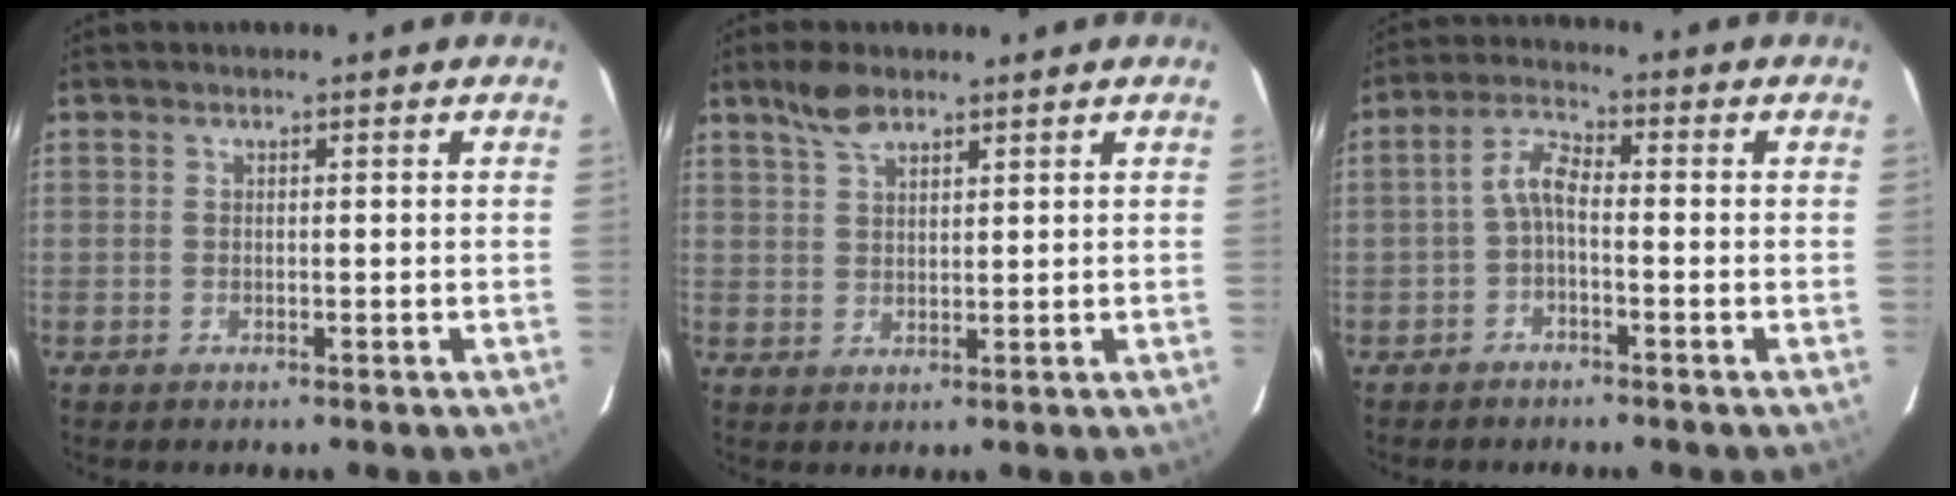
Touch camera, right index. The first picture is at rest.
{"total": 4.8, "force": [3.5, 1.8, 2.6], "torque": [-0.049, 0.010, 0.068]}
{"total": 3.7, "force": [-1.5, 1.3, 3.1], "torque": [-0.071, 0.016, -0.033]}